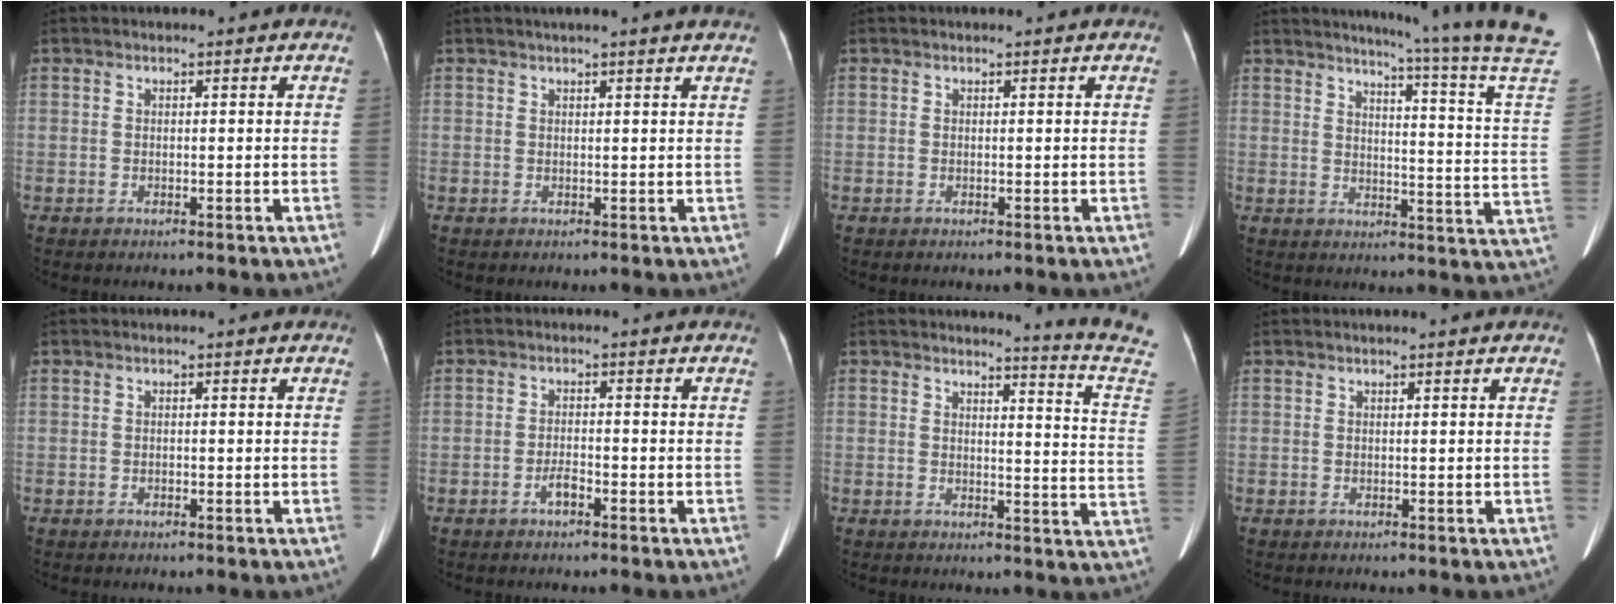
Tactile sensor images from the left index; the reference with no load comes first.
{"total": 5.6, "force": [5.0, -0.1, 2.6], "torque": [-0.033, 0.025, 0.050]}
{"total": 0.0}
{"total": 18.6, "force": [16.2, -3.4, 8.5], "torque": [-0.126, -0.104, 0.181]}
{"total": 0.0}
{"total": 1.9, "force": [-1.2, 0.4, 1.3], "torque": [-0.026, 0.001, -0.022]}
{"total": 10.8, "force": [10.4, -2.6, 1.2], "torque": [-0.027, -0.113, 0.104]}
{"total": 0.5, "force": [0.5, 0.0, 0.2], "torque": [-0.003, 0.002, 0.009]}